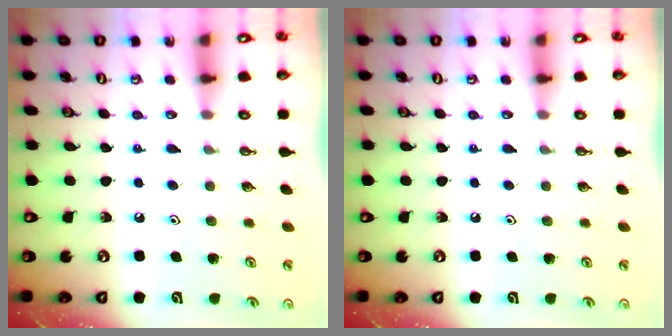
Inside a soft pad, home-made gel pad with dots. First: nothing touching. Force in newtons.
{"total": 0.0}